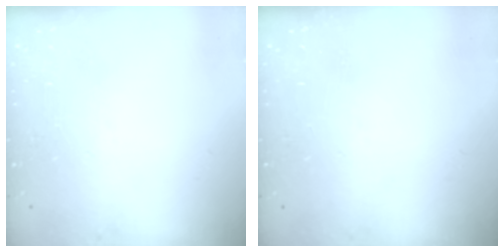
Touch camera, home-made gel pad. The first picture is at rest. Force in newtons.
{"total": 0.0}